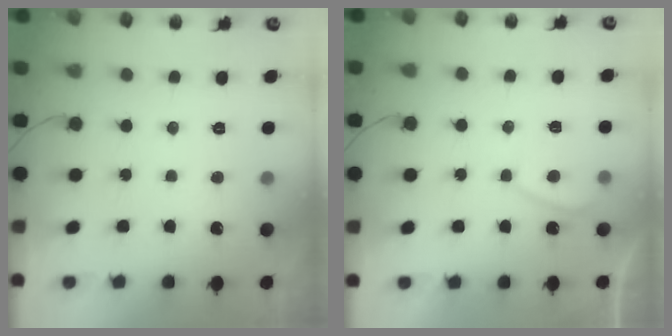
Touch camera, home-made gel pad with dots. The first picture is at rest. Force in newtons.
{"total": 2.8, "press": 2.8, "slide": 0.7}